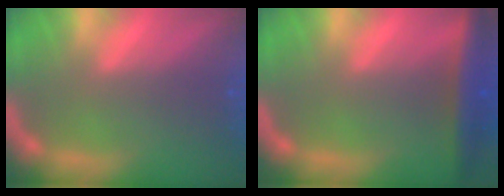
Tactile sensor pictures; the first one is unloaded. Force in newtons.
{"total": 5.0}